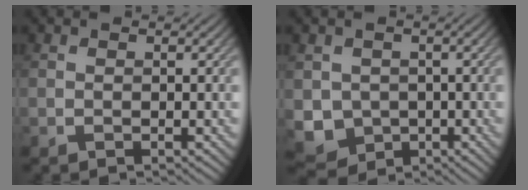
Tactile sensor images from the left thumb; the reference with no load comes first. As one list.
[{"total": 5.1, "force": [-0.6, 4.7, 2.0], "torque": [-0.058, -0.022, -0.015]}]